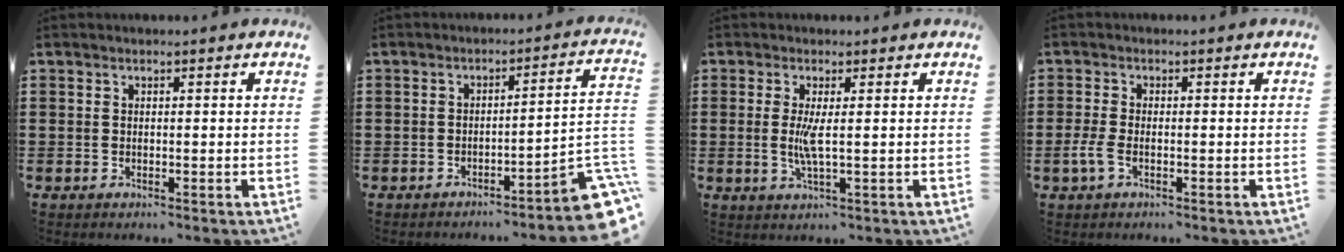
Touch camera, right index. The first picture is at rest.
{"total": 5.4, "force": [-3.4, 0.4, 4.1], "torque": [-0.051, -0.024, -0.069]}
{"total": 3.5, "force": [0.0, 0.2, 3.5], "torque": [-0.072, -0.009, -0.002]}
{"total": 2.7, "force": [-1.2, 1.0, 2.2], "torque": [-0.060, -0.007, -0.027]}